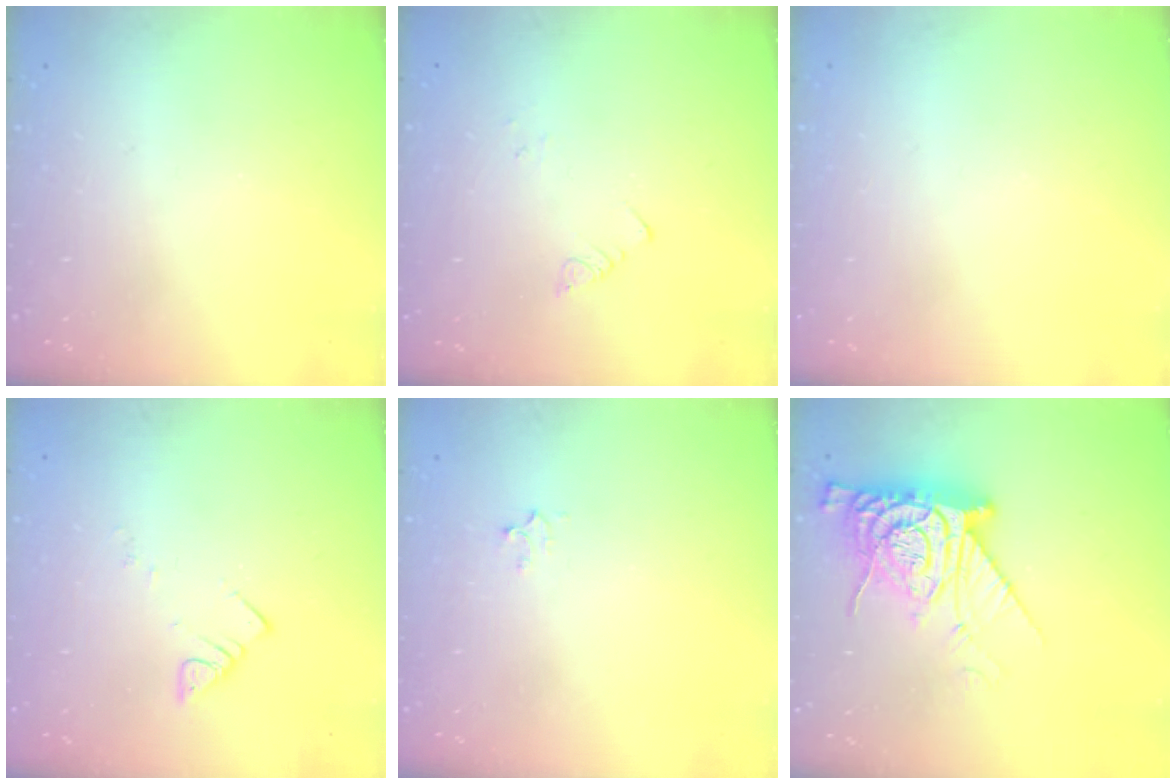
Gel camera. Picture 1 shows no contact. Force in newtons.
{"total": 1.3, "press": 1.2, "slide": 0.1}
{"total": 0.0}
{"total": 3.6, "press": 3.6, "slide": 0.6}
{"total": 3.0, "press": 3.0, "slide": 0.5}
{"total": 13.0, "press": 12.9, "slide": 1.0}